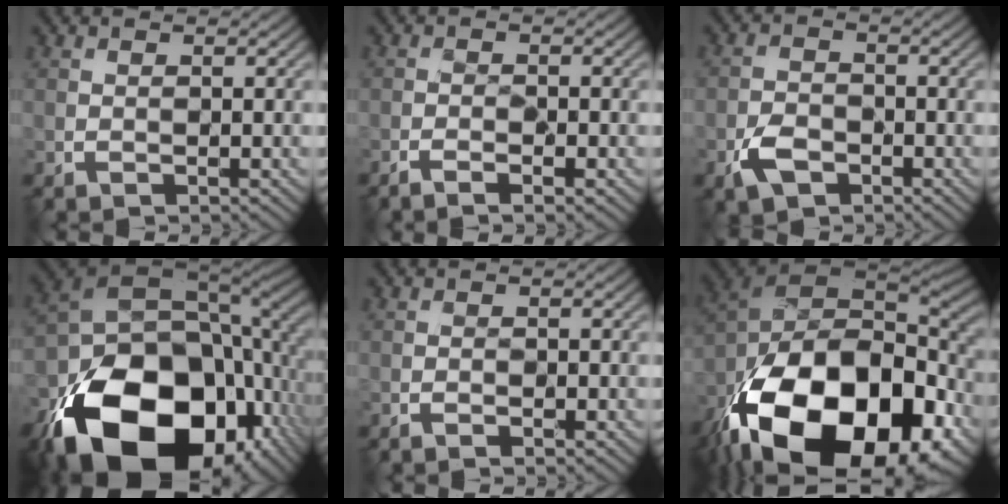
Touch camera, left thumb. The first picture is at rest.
{"total": 2.2, "force": [-1.5, 0.3, 1.6], "torque": [-0.033, 0.001, -0.030]}
{"total": 4.3, "force": [-2.4, 2.6, 2.5], "torque": [-0.052, -0.004, -0.053]}
{"total": 22.2, "force": [-8.8, 13.8, 15.0], "torque": [-0.318, -0.066, -0.111]}
{"total": 0.9, "force": [-0.6, 0.2, 0.7], "torque": [-0.012, 0.000, -0.010]}
{"total": 22.8, "force": [-11.3, 12.6, 15.2], "torque": [-0.319, -0.061, -0.155]}